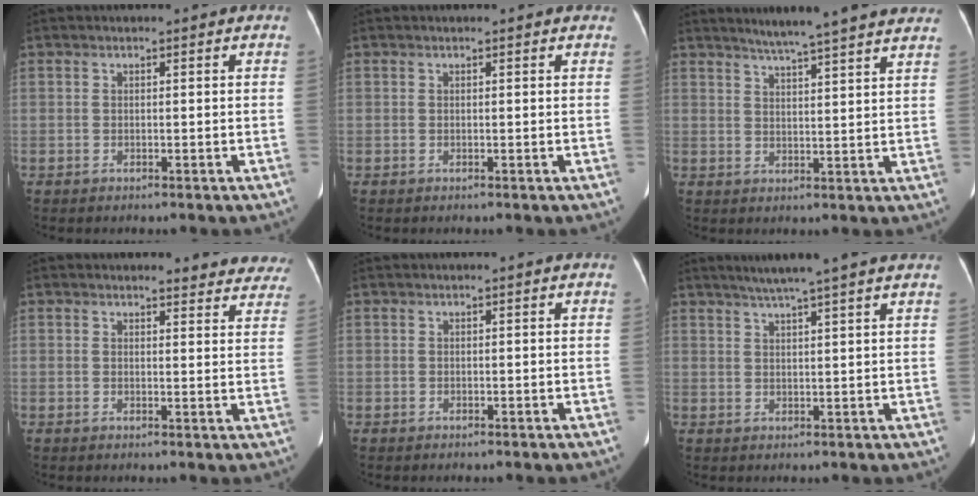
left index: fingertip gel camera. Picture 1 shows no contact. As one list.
[{"total": 1.6, "force": [1.4, 0.4, 0.5], "torque": [-0.012, 0.014, 0.008]}, {"total": 14.9, "force": [13.1, -0.2, 7.1], "torque": [-0.107, 0.003, 0.161]}, {"total": 10.4, "force": [9.9, 2.6, 2.1], "torque": [0.016, -0.019, 0.079]}, {"total": 0.0}, {"total": 7.8, "force": [6.3, -1.3, 4.4], "torque": [-0.066, 0.018, 0.083]}]